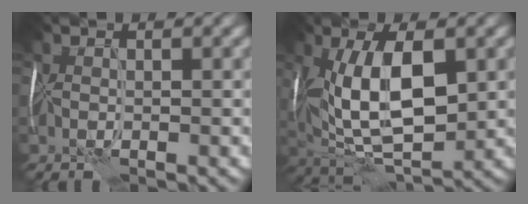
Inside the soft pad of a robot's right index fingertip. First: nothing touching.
{"total": 11.6, "force": [1.7, 5.4, 10.1], "torque": [-0.186, 0.006, 0.026]}